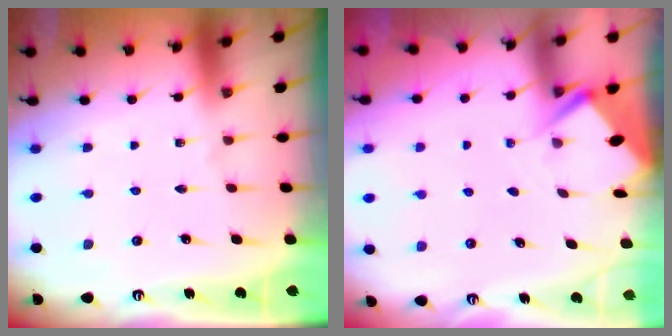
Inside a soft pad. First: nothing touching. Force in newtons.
{"total": 2.7, "press": 2.7, "slide": 0.3}